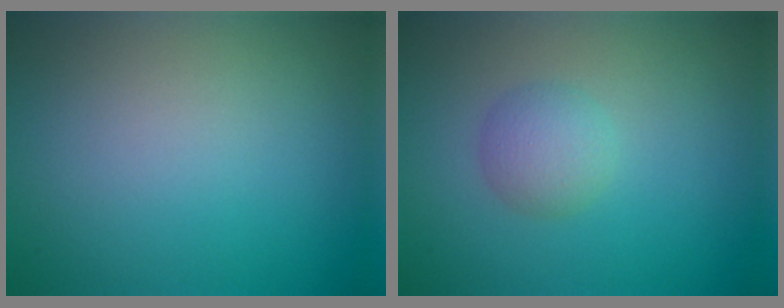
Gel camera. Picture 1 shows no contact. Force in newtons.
{"total": 2.2, "press": 2.2, "slide": 0.1}